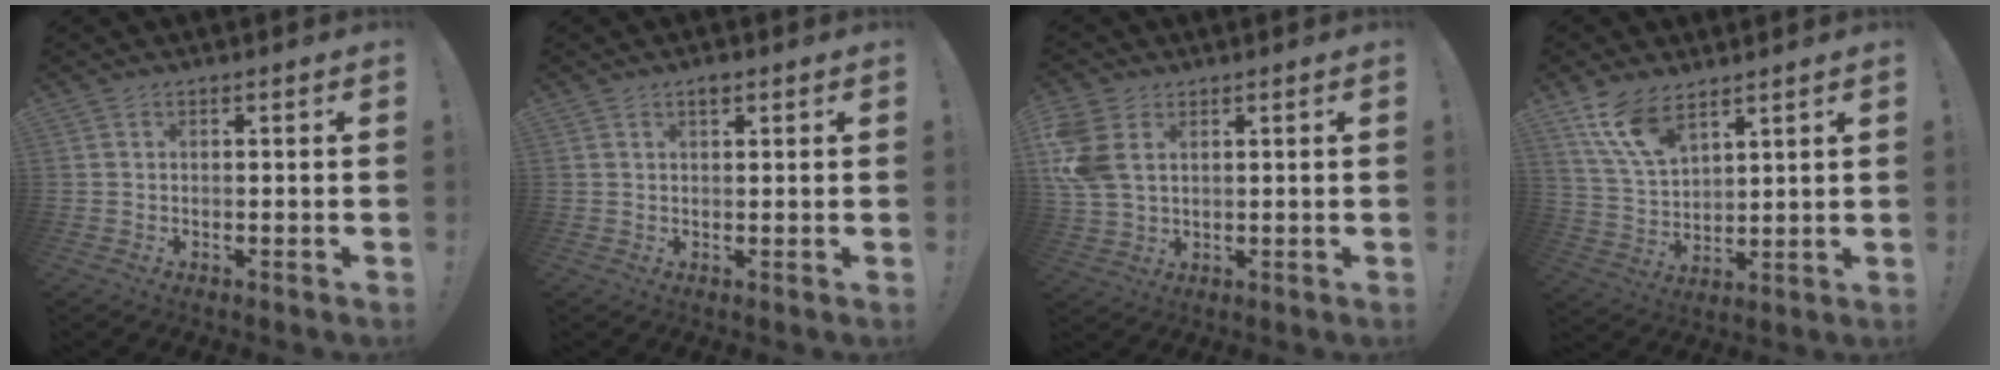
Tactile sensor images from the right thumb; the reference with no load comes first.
{"total": 1.6, "force": [1.0, 0.8, 0.9], "torque": [-0.012, -0.001, 0.016]}
{"total": 9.9, "force": [3.3, 6.7, 6.6], "torque": [-0.144, -0.006, 0.069]}
{"total": 11.3, "force": [8.0, 5.2, 6.1], "torque": [-0.117, -0.041, 0.155]}